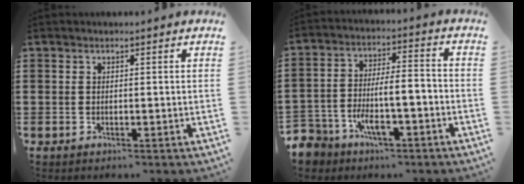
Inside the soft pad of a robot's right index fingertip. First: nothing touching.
{"total": 7.5, "force": [-4.3, 3.4, 5.1], "torque": [-0.114, -0.004, -0.087]}